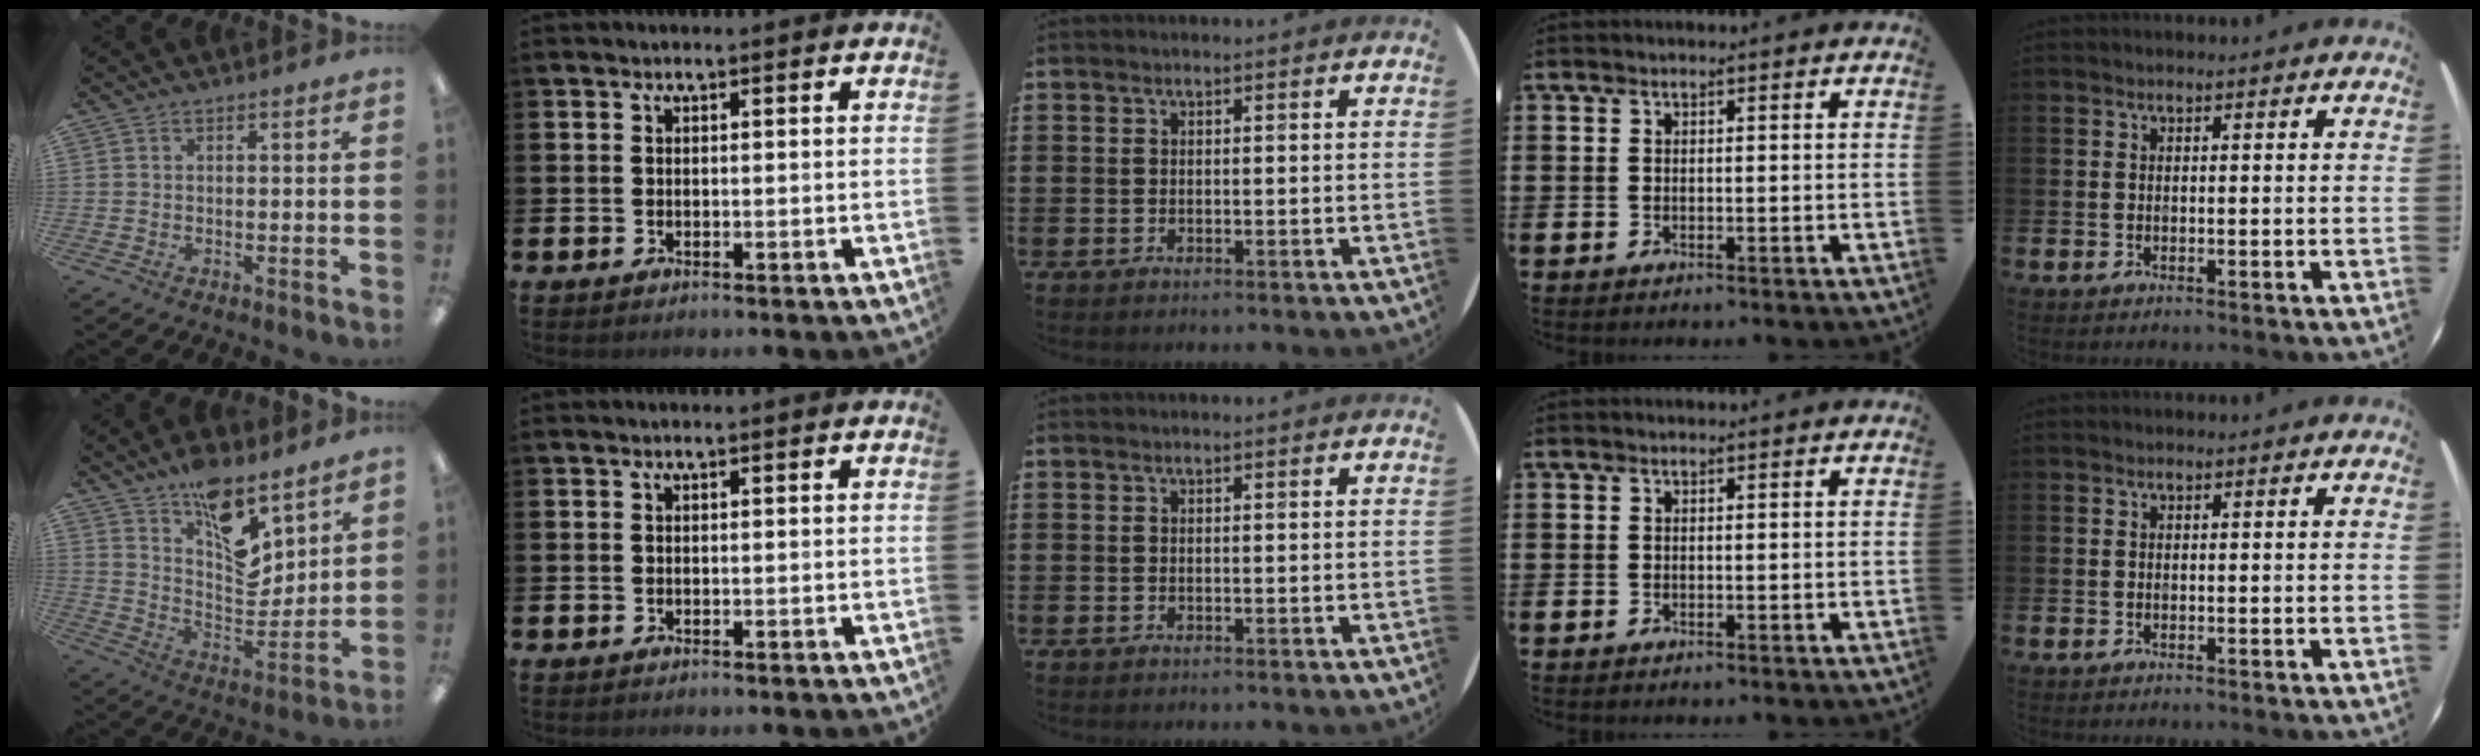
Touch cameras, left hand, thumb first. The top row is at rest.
{"thumb": {"total": 13.1, "force": [9.2, 5.4, 7.6], "torque": [-0.109, -0.069, 0.162]}}